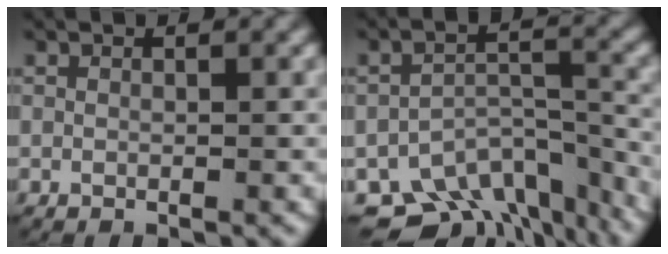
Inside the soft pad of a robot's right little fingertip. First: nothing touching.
{"total": 10.9, "force": [-7.5, 6.1, 4.9], "torque": [-0.071, -0.021, -0.118]}